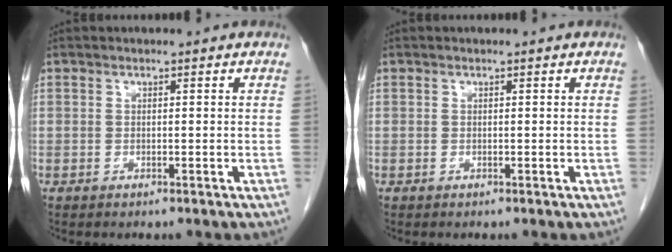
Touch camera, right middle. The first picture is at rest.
{"total": 0.0}